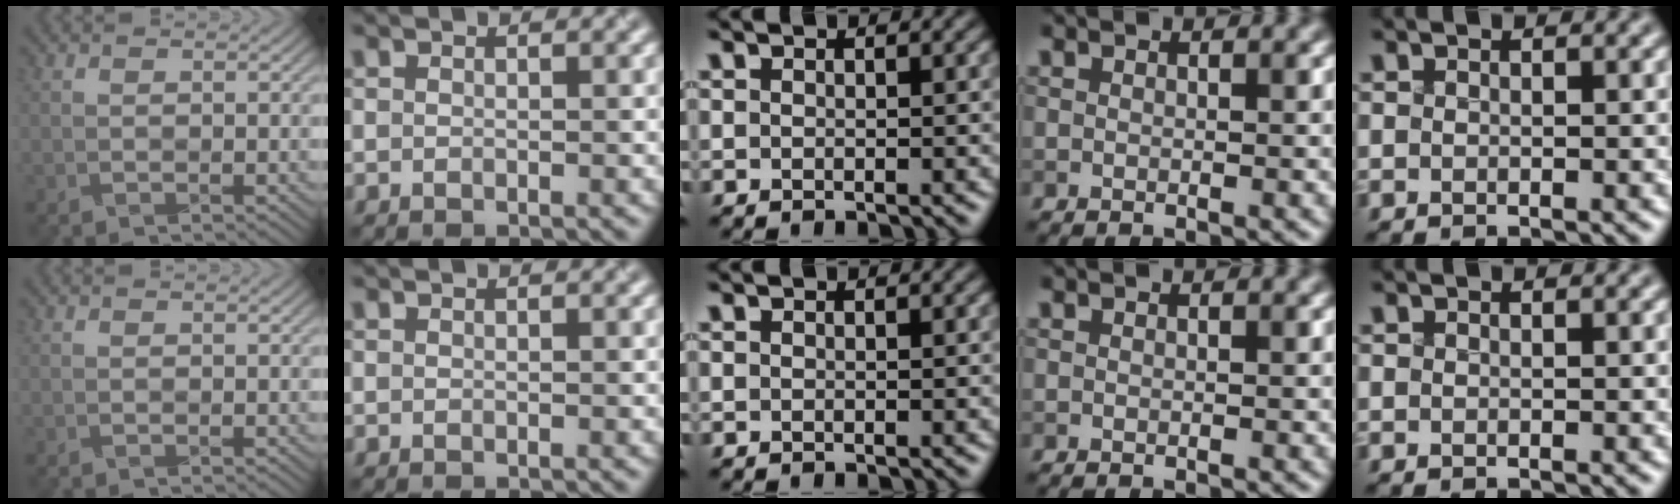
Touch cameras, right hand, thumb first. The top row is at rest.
{}